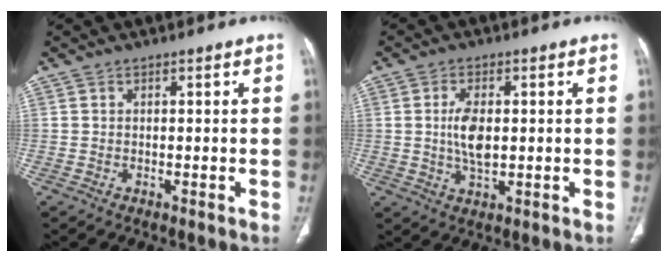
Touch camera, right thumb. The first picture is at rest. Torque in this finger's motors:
{"motor_torque": [1.71, 1.67, 0.91, -0.62, 0.13]}